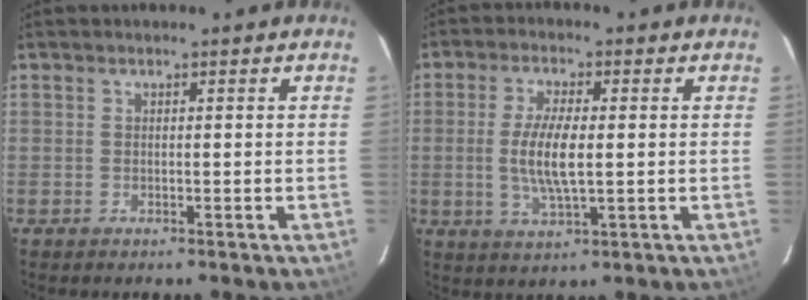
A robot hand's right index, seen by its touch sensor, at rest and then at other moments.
{"total": 7.8, "force": [-0.2, 2.1, 7.5], "torque": [-0.150, -0.006, -0.002]}